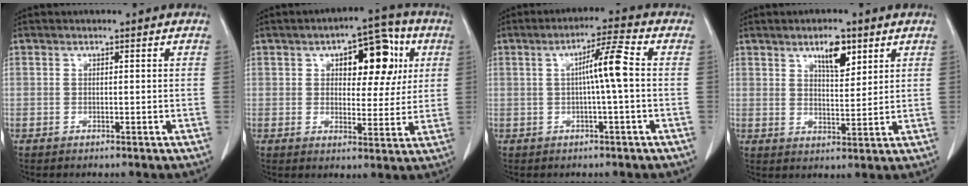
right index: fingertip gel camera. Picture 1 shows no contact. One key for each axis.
{"total": 11.3, "fx": 3.9, "fy": 5.3, "fz": 9.2, "tx": -0.117, "ty": 0.034, "tz": 0.054}
{"total": 5.9, "fx": 0.4, "fy": 0.1, "fz": 5.9, "tx": -0.100, "ty": 0.016, "tz": 0.004}
{"total": 5.8, "fx": 3.4, "fy": 2.0, "fz": 4.3, "tx": -0.074, "ty": 0.000, "tz": 0.057}